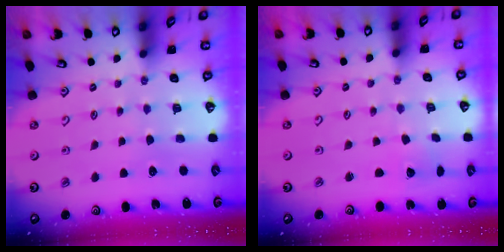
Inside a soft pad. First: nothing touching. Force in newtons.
{"total": 2.4, "press": 2.4, "slide": 0.1}